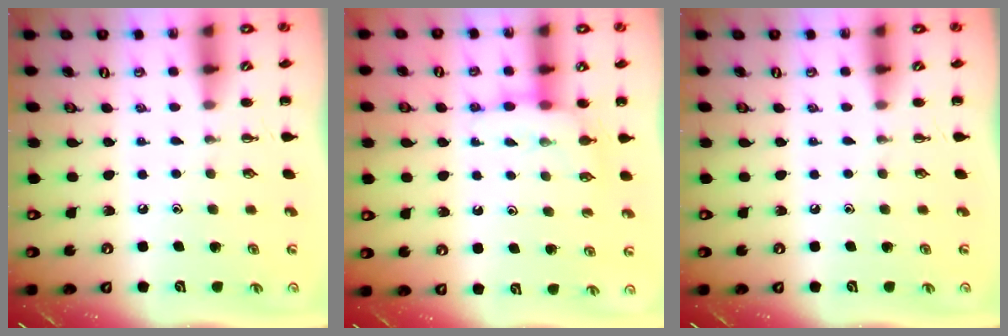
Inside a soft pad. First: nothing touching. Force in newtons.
{"total": 8.0, "press": 8.0, "slide": 0.7}
{"total": 0.0}